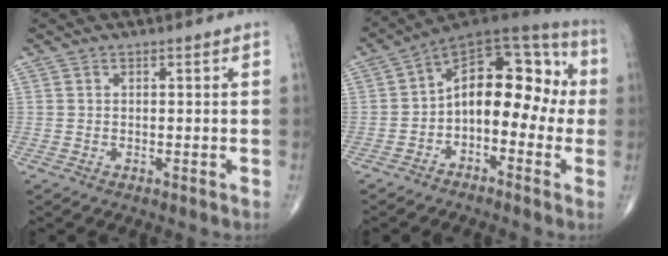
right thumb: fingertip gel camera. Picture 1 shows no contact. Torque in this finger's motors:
{"motor_torque": [0.09, 0.64, 1.33, -0.22, 0.32]}